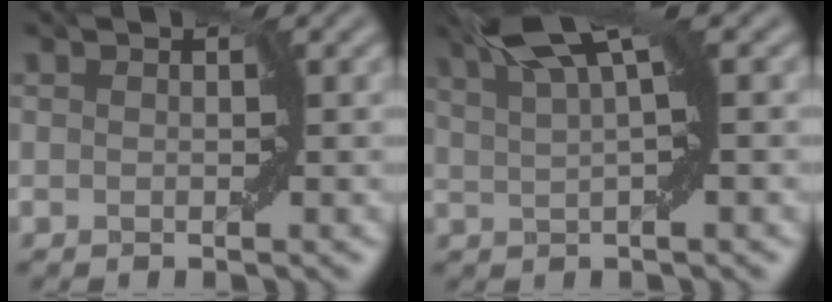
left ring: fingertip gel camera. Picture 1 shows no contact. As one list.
[{"total": 5.2, "force": [3.1, 0.6, 4.1], "torque": [-0.068, 0.016, 0.052]}]